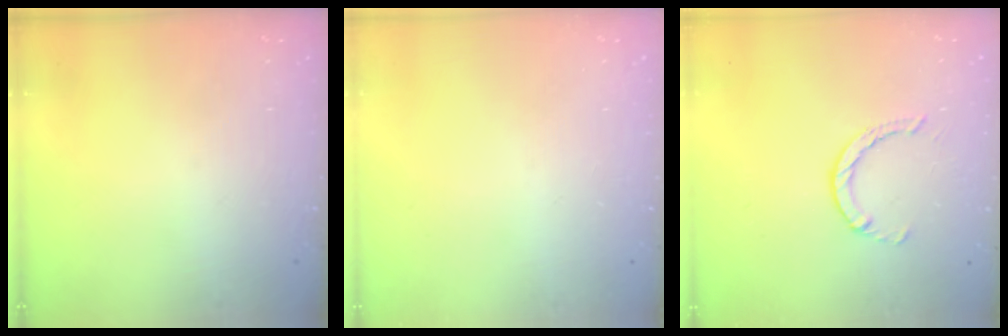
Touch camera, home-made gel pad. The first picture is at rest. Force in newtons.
{"total": 0.0}
{"total": 2.4, "press": 2.4, "slide": 0.4}